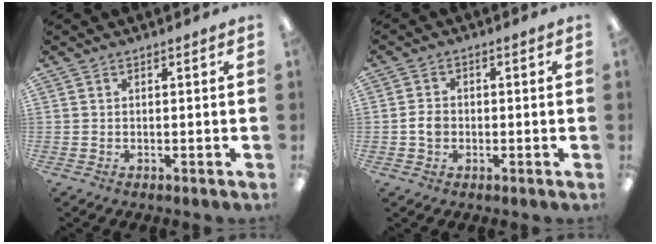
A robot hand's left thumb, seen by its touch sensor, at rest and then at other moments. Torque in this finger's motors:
{"motor_torque": [-0.23, 0.28, -0.12, 0.12, 0.03]}